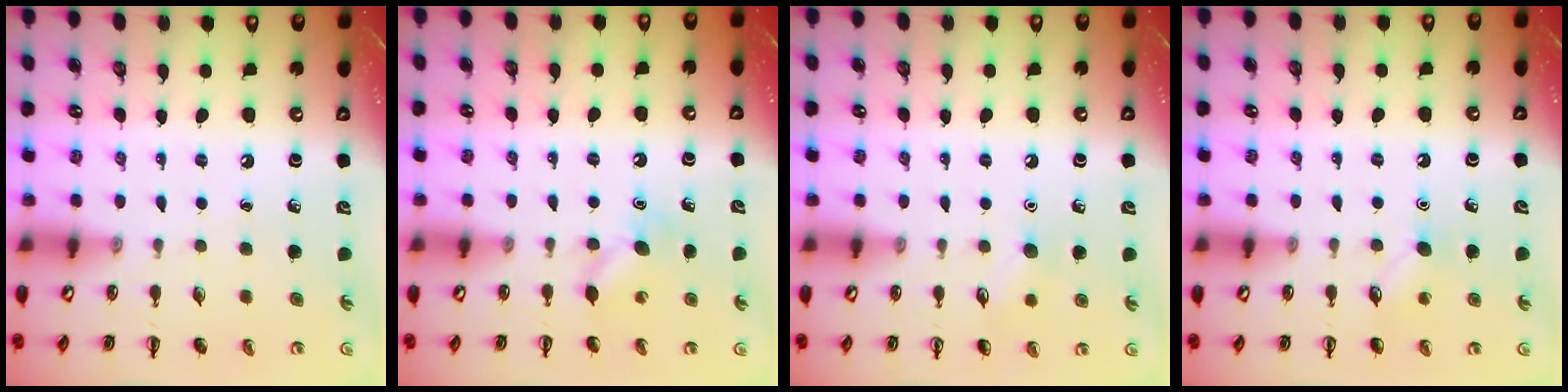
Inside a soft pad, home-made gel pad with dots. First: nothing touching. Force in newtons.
{"total": 6.0, "press": 6.0, "slide": 0.8}
{"total": 7.6, "press": 7.4, "slide": 1.8}
{"total": 5.9, "press": 5.7, "slide": 1.3}